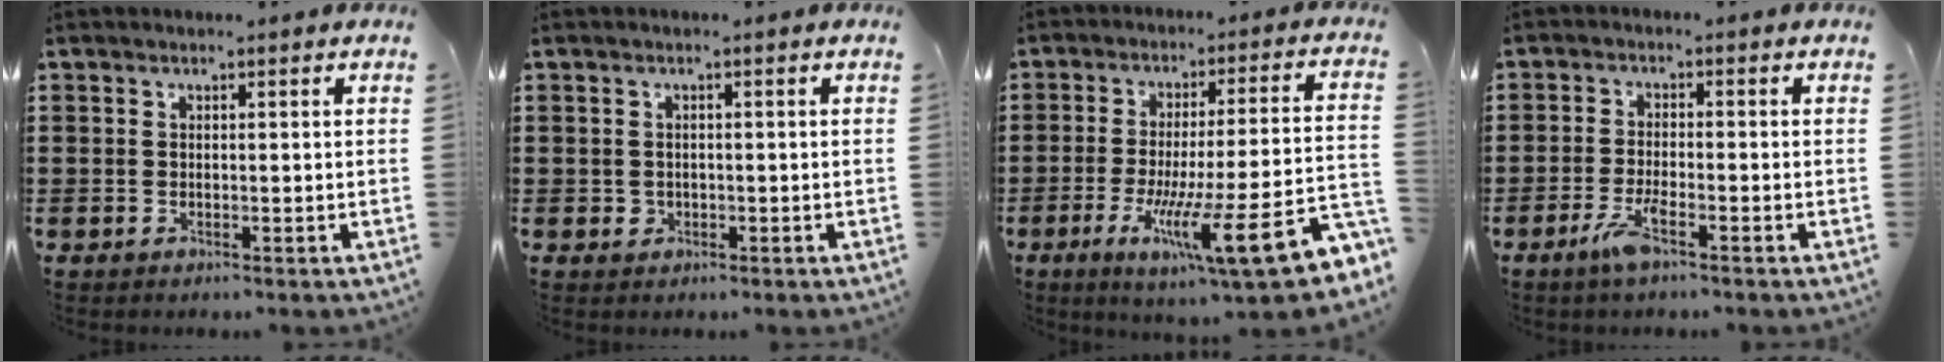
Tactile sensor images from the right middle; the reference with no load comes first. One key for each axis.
{"total": 0.9, "fx": 0.0, "fy": 0.9, "fz": 0.3, "tx": -0.008, "ty": 0.006, "tz": -0.002}
{"total": 13.7, "fx": -6.7, "fy": 1.5, "fz": 11.9, "tx": -0.188, "ty": -0.020, "tz": -0.118}
{"total": 4.0, "fx": -2.3, "fy": 0.5, "fz": 3.2, "tx": -0.075, "ty": -0.006, "tz": -0.046}